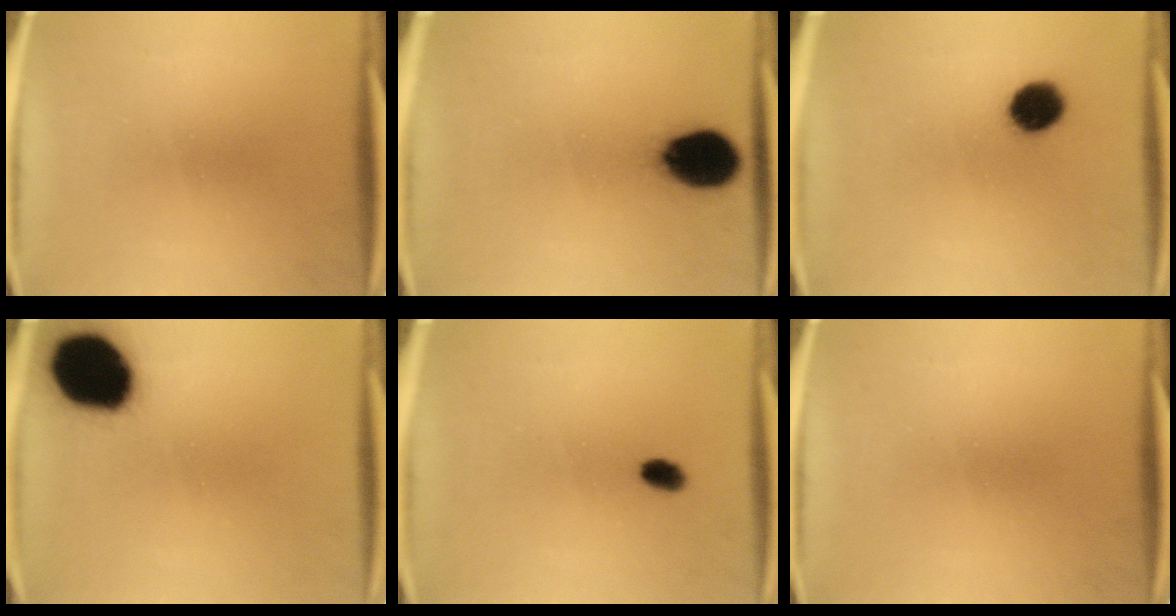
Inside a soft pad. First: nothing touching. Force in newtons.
{"total": 13.2}
{"total": 7.2}
{"total": 19.5}
{"total": 2.5}
{"total": 0.0}